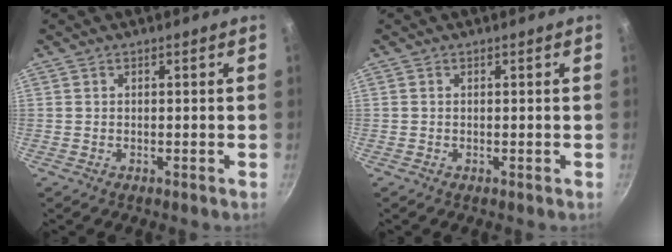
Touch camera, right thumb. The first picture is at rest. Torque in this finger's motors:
{"motor_torque": [-0.64, -0.25, 0.41, 0.22, 0.08]}